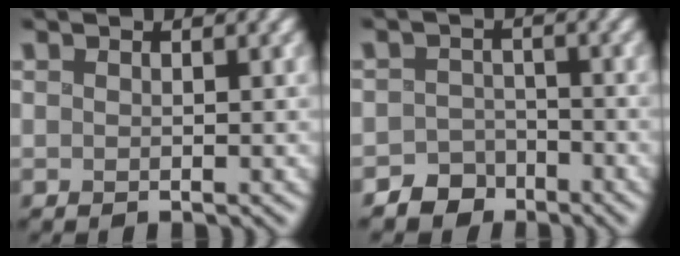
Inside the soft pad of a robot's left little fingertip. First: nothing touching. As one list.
[{"total": 3.2, "force": [-2.6, 1.9, -0.1], "torque": [0.021, 0.003, -0.050]}]